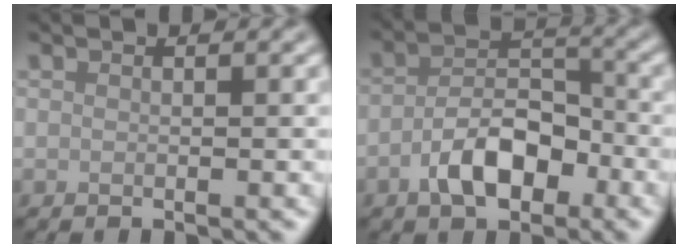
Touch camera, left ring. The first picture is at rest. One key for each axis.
{"total": 5.3, "fx": -2.5, "fy": 2.8, "fz": 3.7, "tx": -0.063, "ty": 0.010, "tz": -0.049}